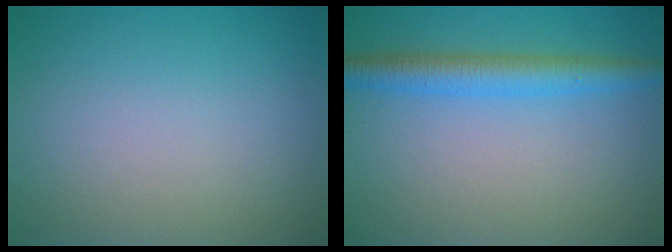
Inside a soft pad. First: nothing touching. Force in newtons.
{"total": 4.0, "press": 4.0, "slide": 0.2}